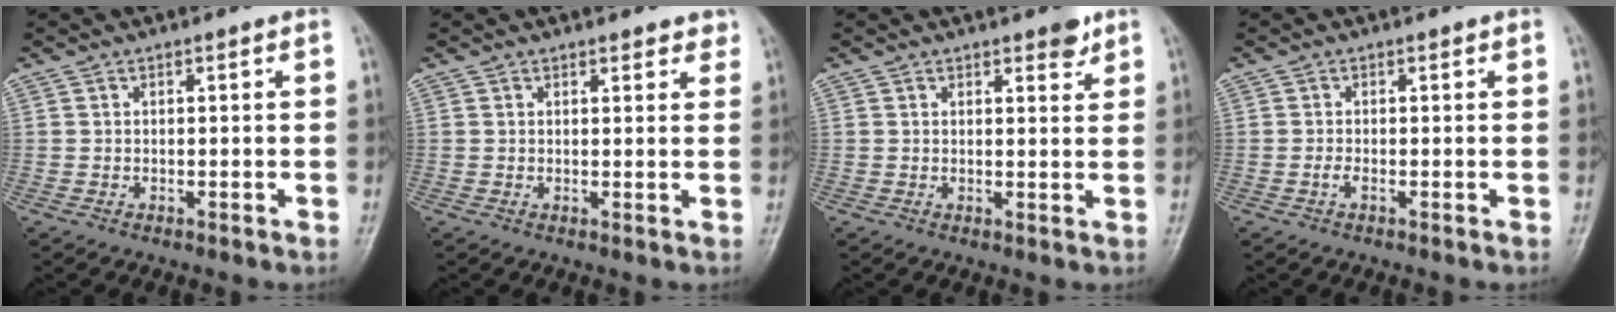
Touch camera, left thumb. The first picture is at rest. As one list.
[{"total": 2.8, "force": [2.3, 1.2, 0.9], "torque": [0.015, -0.006, 0.021]}, {"total": 2.8, "force": [2.0, 1.2, 1.5], "torque": [-0.008, -0.011, 0.026]}, {"total": 0.8, "force": [-0.2, 0.3, 0.7], "torque": [-0.013, -0.001, -0.005]}]